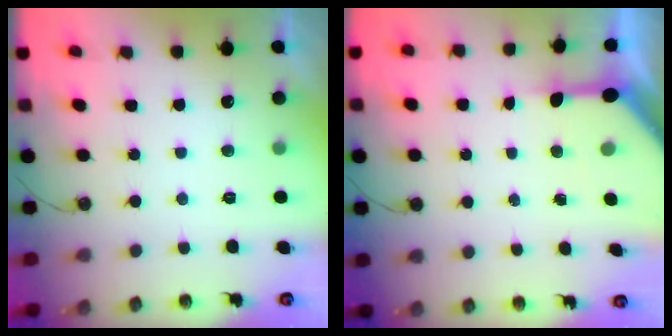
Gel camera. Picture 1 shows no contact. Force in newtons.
{"total": 6.7, "press": 6.7, "slide": 0.7}